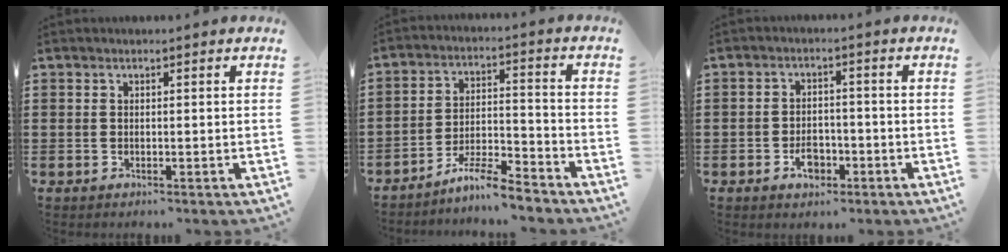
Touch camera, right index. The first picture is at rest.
{"total": 6.6, "force": [-5.9, 0.4, 2.9], "torque": [-0.060, 0.001, -0.114]}
{"total": 3.9, "force": [-1.9, 2.4, 2.4], "torque": [-0.035, 0.001, -0.037]}